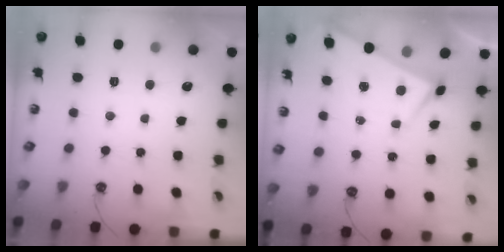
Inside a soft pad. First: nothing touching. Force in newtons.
{"total": 1.3, "press": 1.2, "slide": 0.3}